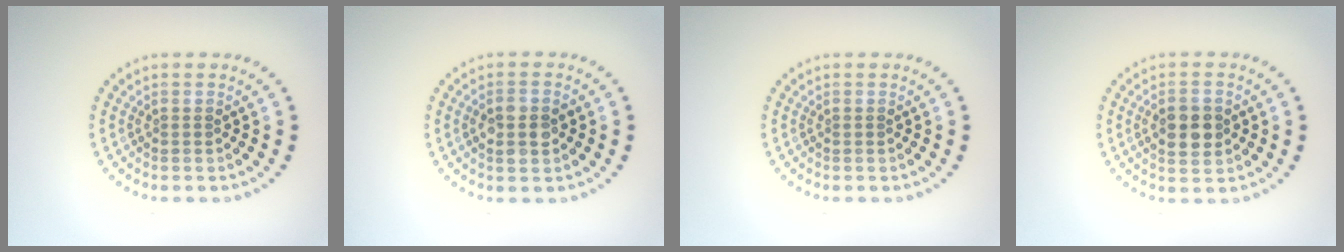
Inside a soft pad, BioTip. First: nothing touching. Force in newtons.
{"total": 2.5, "press": 2.5, "slide": 0.2}
{"total": 0.0}
{"total": 3.6, "press": 3.6, "slide": 0.1}